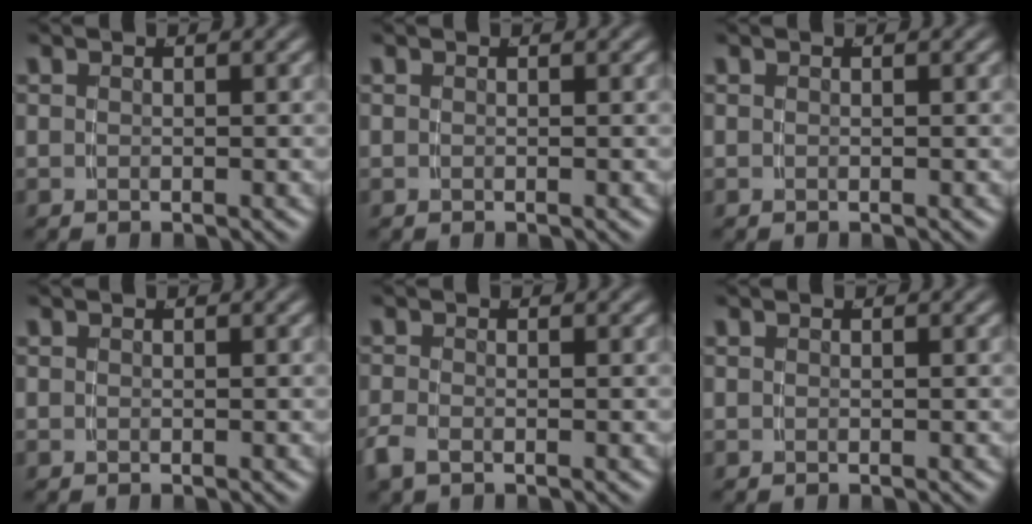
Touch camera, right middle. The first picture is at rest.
{"total": 0.0}
{"total": 0.0}
{"total": 0.0}
{"total": 1.5, "force": [-1.1, 0.5, 0.8], "torque": [-0.024, -0.009, -0.015]}
{"total": 0.0}